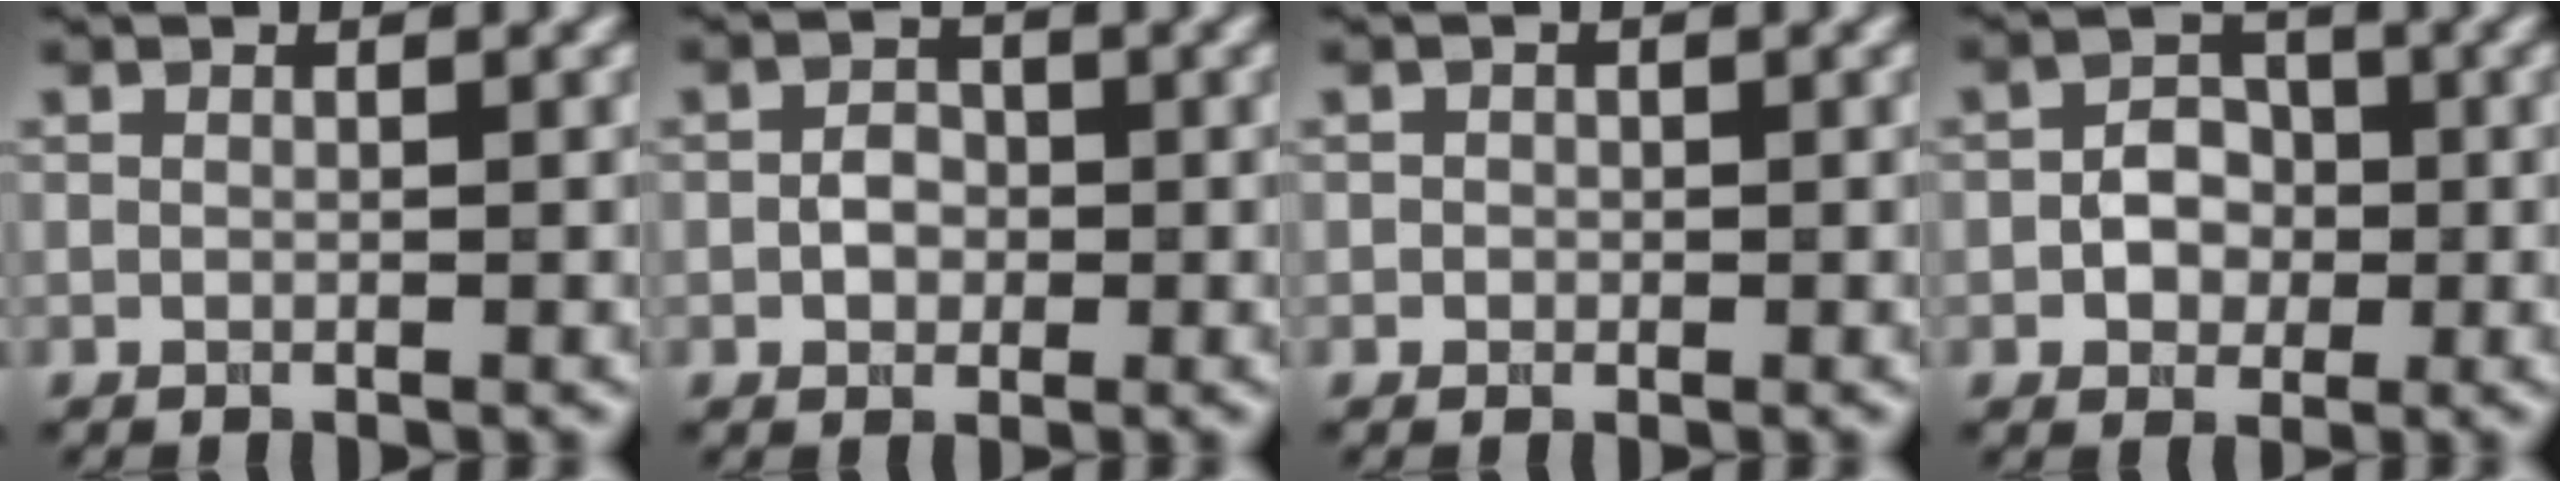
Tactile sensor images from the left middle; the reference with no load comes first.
{"total": 2.0, "force": [-0.3, 1.6, 1.2], "torque": [-0.020, 0.001, -0.009]}
{"total": 0.6, "force": [0.0, 0.6, 0.1], "torque": [0.004, -0.005, -0.002]}
{"total": 3.2, "force": [-0.6, 2.5, 1.9], "torque": [-0.026, 0.003, -0.014]}